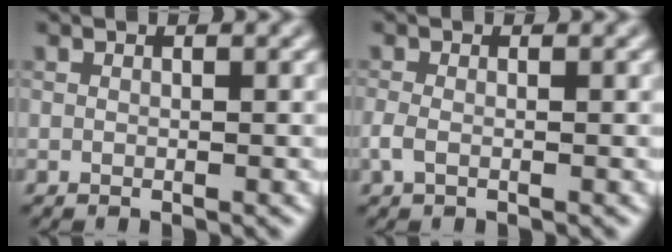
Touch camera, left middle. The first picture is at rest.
{"total": 1.3, "force": [-0.4, 0.6, 1.1], "torque": [-0.028, -0.001, -0.013]}